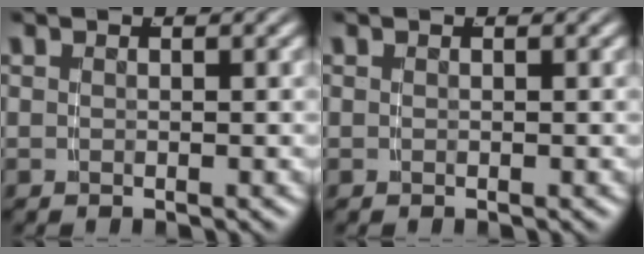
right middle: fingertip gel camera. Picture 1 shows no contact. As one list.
[{"total": 0.0}]